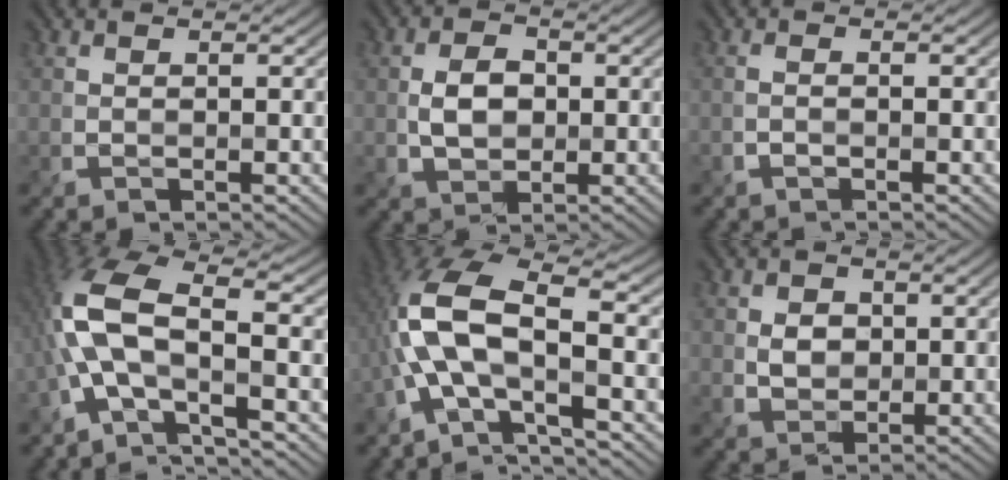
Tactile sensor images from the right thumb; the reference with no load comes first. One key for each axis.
{"total": 3.8, "fx": -0.2, "fy": 2.8, "fz": 2.6, "tx": -0.055, "ty": -0.001, "tz": -0.006}
{"total": 0.8, "fx": -0.7, "fy": 0.1, "fz": 0.4, "tx": -0.008, "ty": -0.002, "tz": -0.016}
{"total": 10.4, "fx": -2.3, "fy": 3.8, "fz": 9.4, "tx": -0.216, "ty": 0.013, "tz": -0.063}
{"total": 11.6, "fx": -2.3, "fy": 4.4, "fz": 10.5, "tx": -0.236, "ty": 0.011, "tz": -0.059}
{"total": 2.4, "fx": 0.2, "fy": 2.1, "fz": 1.1, "tx": -0.027, "ty": -0.004, "tz": 0.003}